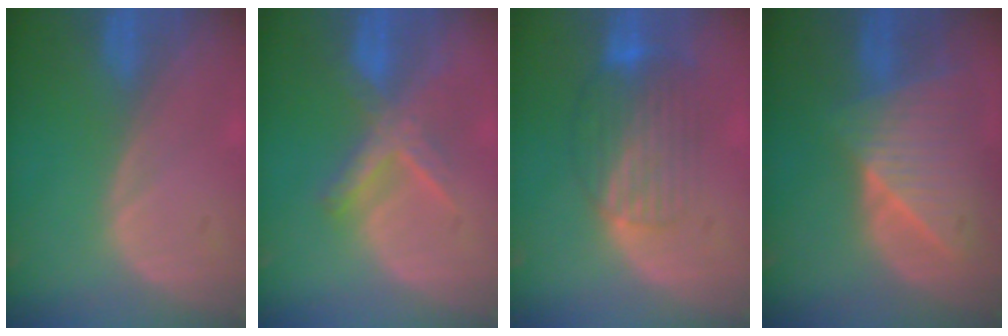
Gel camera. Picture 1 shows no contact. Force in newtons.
{"total": 6.0, "press": 5.9, "slide": 1.1}
{"total": 8.4, "press": 7.2, "slide": 4.4}
{"total": 9.0, "press": 8.1, "slide": 4.1}